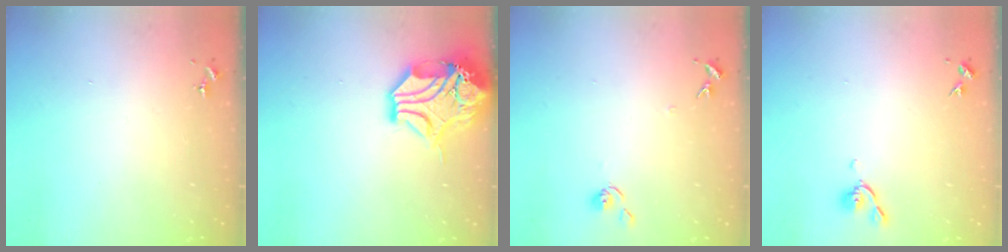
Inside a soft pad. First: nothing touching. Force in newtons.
{"total": 15.9, "press": 15.7, "slide": 2.2}
{"total": 6.7, "press": 6.7, "slide": 0.6}
{"total": 5.6, "press": 5.5, "slide": 1.0}